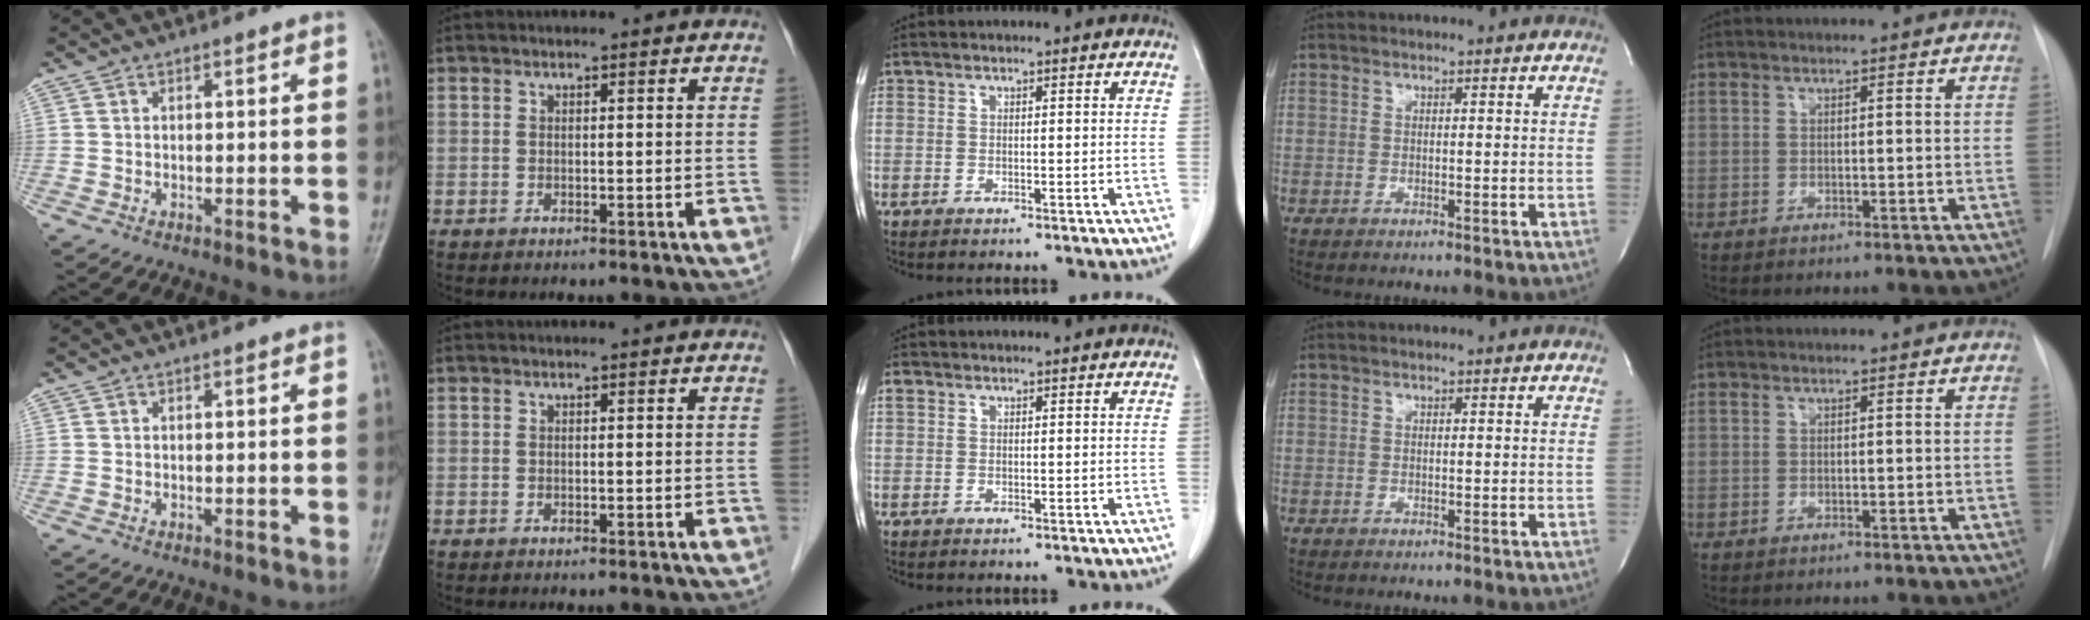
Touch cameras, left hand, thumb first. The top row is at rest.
{"middle": {"total": 0.8, "force": [0.4, 0.6, 0.3], "torque": [-0.010, 0.013, 0.008]}}